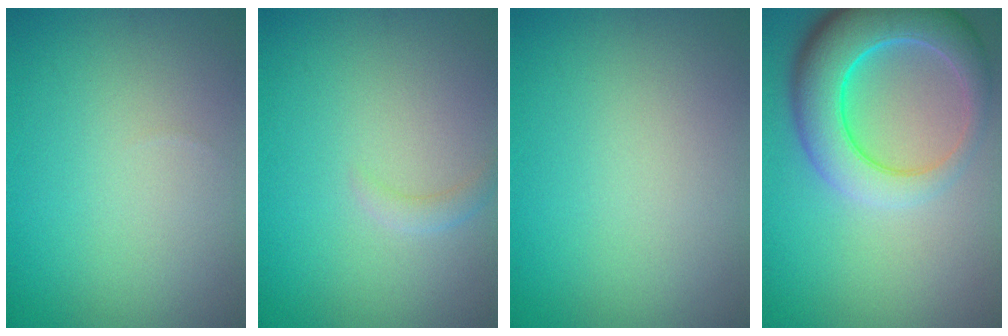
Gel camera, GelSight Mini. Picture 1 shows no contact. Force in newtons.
{"total": 1.1, "press": 1.1, "slide": 0.2}
{"total": 0.0}
{"total": 7.9, "press": 7.9, "slide": 0.3}